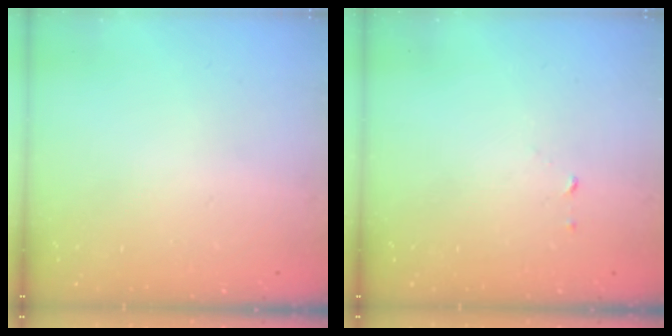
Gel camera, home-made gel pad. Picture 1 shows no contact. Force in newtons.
{"total": 2.5, "press": 2.5, "slide": 0.2}